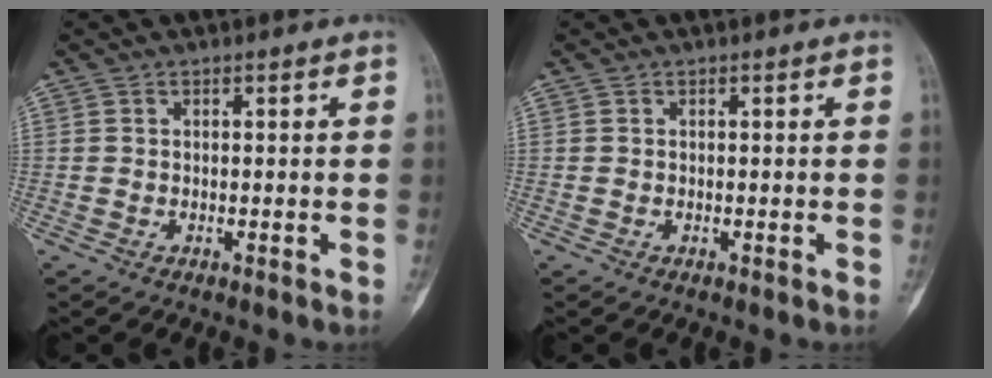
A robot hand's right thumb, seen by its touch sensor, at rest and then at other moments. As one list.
[{"total": 0.0}]